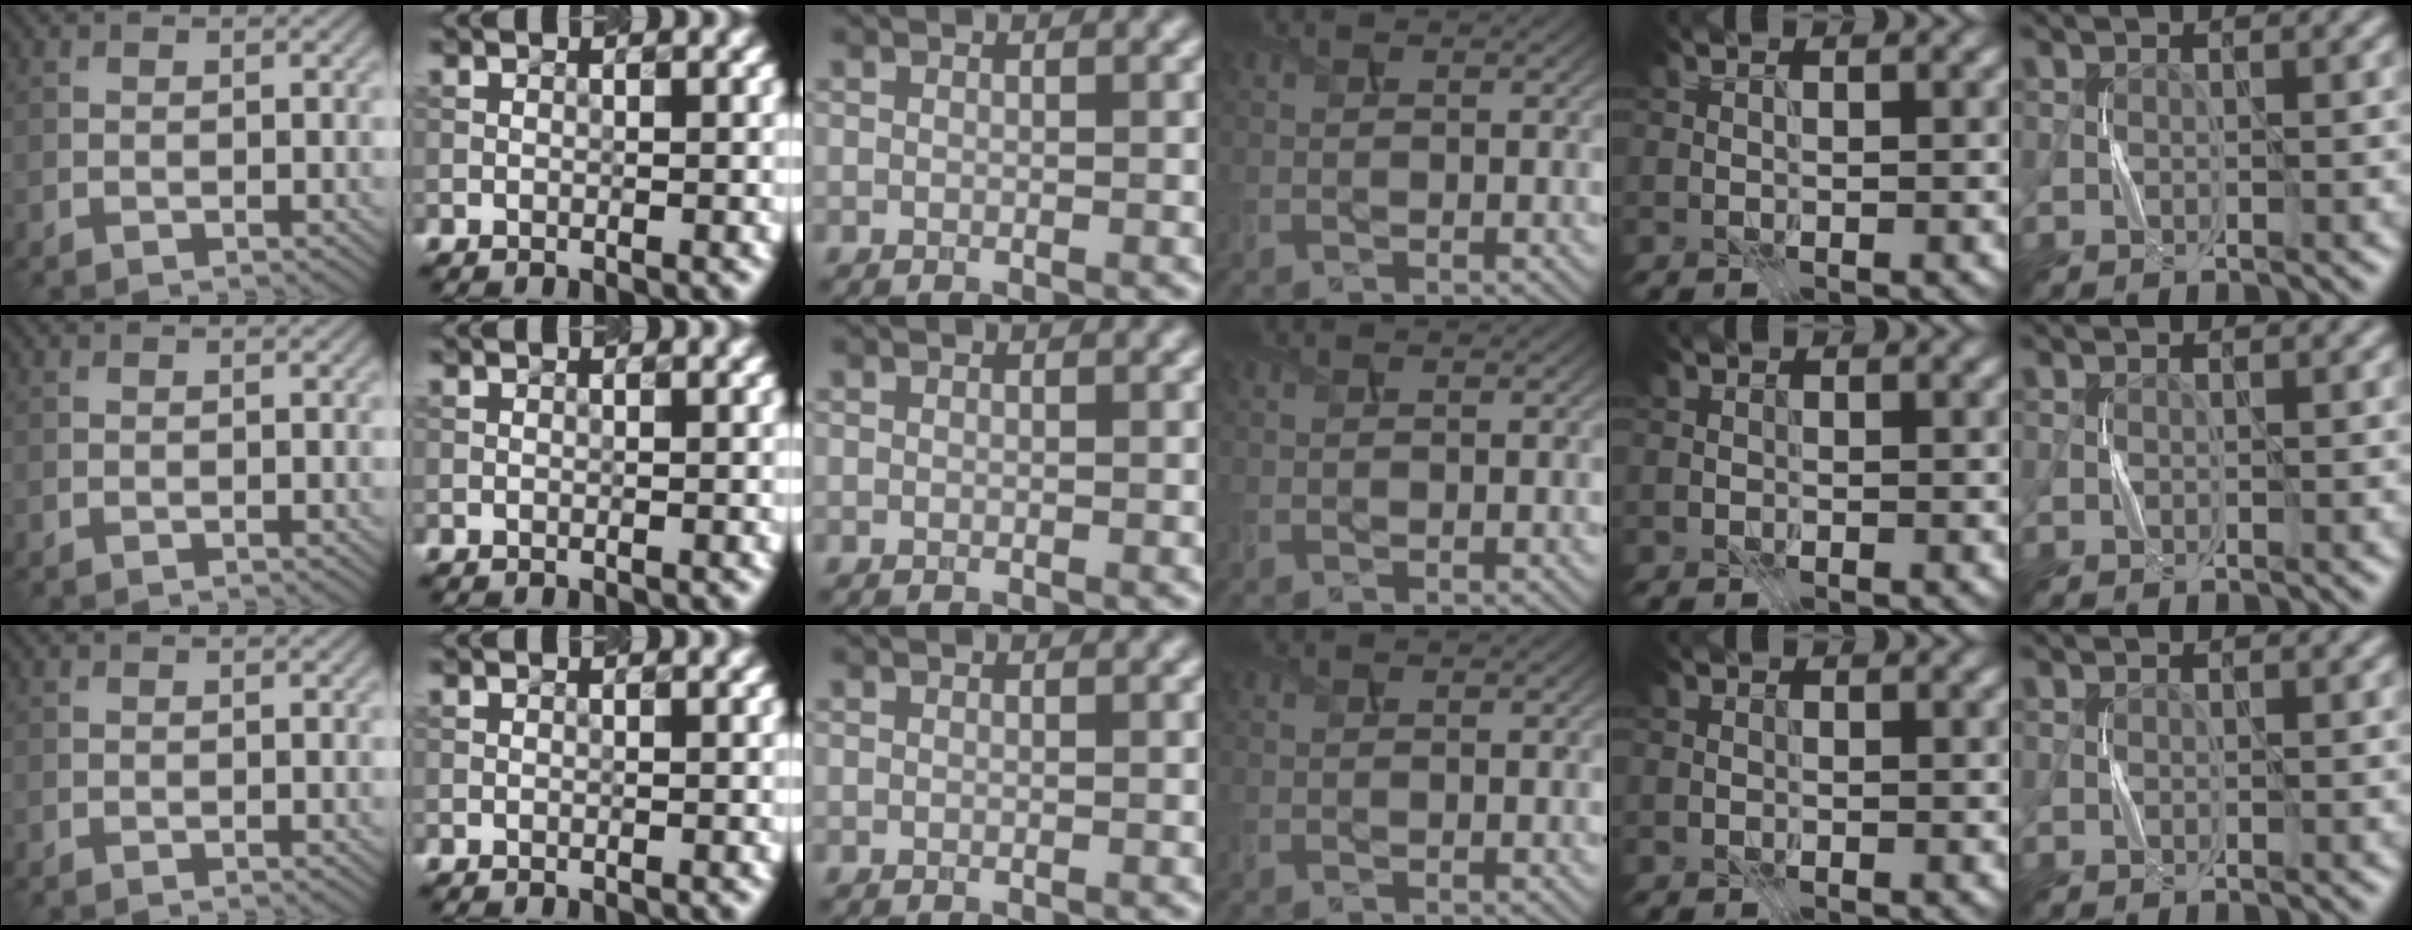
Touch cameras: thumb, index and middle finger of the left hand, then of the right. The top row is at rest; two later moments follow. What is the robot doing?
{"motion": "press", "object": "sticker"}